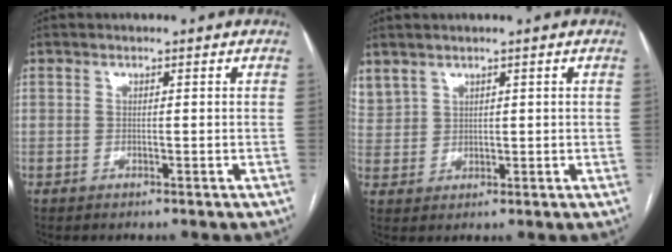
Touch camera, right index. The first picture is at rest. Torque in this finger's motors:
{"motor_torque": [-0.30, 0.25, 0.00, 0.02]}